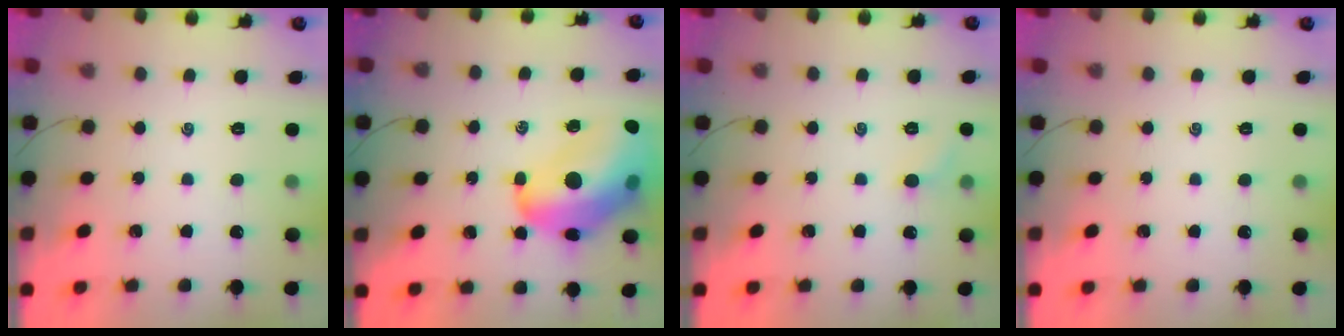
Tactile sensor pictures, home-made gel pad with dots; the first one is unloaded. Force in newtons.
{"total": 23.2, "press": 22.4, "slide": 5.9}
{"total": 4.2, "press": 4.0, "slide": 1.2}
{"total": 0.0}